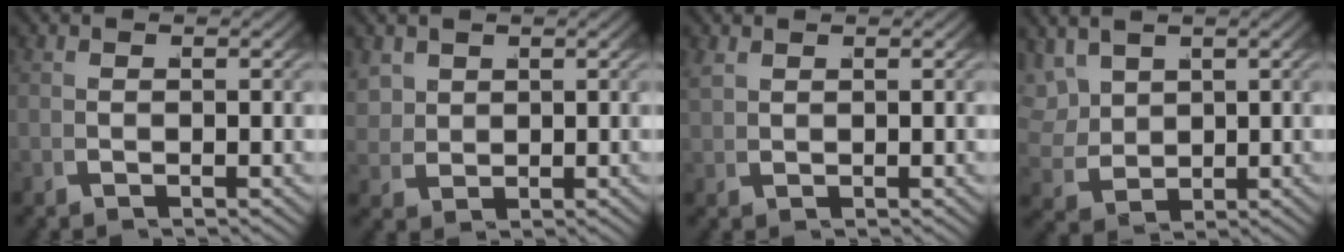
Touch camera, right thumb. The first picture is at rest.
{"total": 2.2, "force": [1.3, 1.5, 1.0], "torque": [-0.025, -0.008, 0.038]}
{"total": 1.1, "force": [1.0, -0.2, 0.2], "torque": [-0.002, 0.010, 0.026]}
{"total": 4.6, "force": [1.4, 3.3, 2.9], "torque": [-0.070, -0.019, 0.039]}